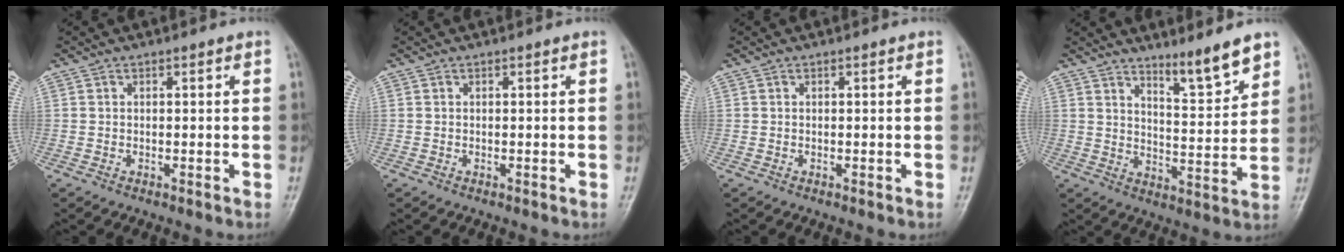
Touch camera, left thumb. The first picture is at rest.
{"total": 0.0}
{"total": 0.0}
{"total": 8.1, "force": [6.5, 0.9, 4.8], "torque": [-0.070, -0.062, 0.109]}